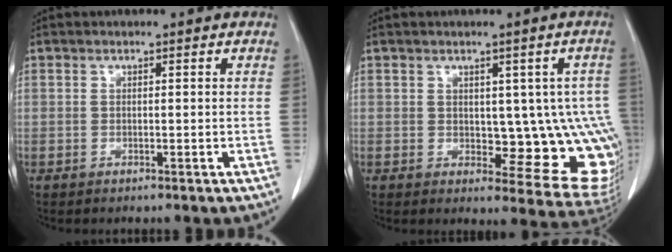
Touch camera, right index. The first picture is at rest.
{"total": 12.0, "force": [-0.3, 5.1, 10.8], "torque": [-0.093, 0.001, 0.008]}